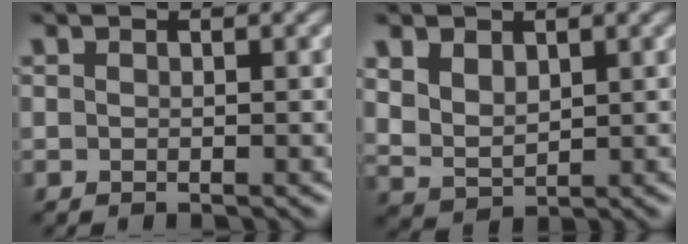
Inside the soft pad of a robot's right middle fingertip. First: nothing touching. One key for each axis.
{"total": 3.3, "fx": 1.7, "fy": 2.3, "fz": 1.7, "tx": -0.044, "ty": -0.001, "tz": 0.034}